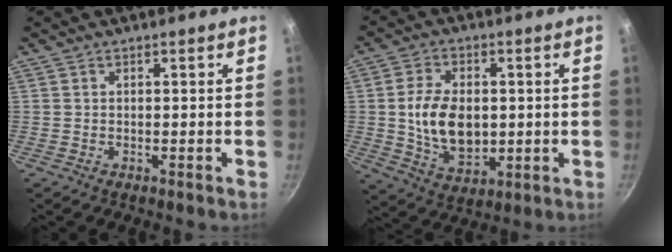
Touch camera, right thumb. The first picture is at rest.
{"total": 12.6, "force": [0.3, 8.2, 9.6], "torque": [-0.152, -0.008, 0.012]}